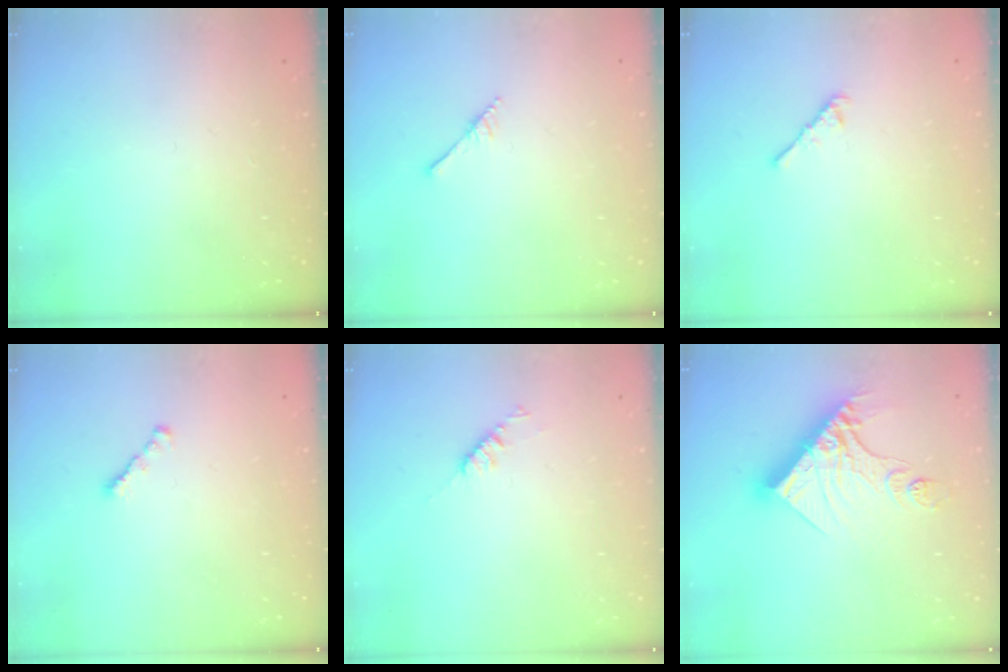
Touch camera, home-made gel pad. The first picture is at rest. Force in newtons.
{"total": 2.9, "press": 2.9, "slide": 0.2}
{"total": 3.9, "press": 3.8, "slide": 0.8}
{"total": 1.8, "press": 1.7, "slide": 0.6}
{"total": 3.5, "press": 3.4, "slide": 0.6}
{"total": 15.5, "press": 15.4, "slide": 1.4}